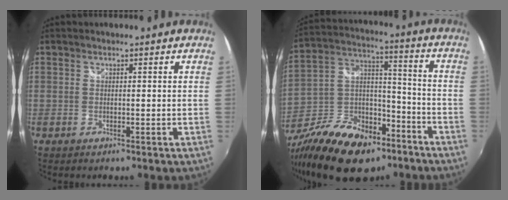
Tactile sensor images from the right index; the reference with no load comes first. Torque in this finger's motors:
{"motor_torque": [1.08, -1.06, 0.33, 0.16]}